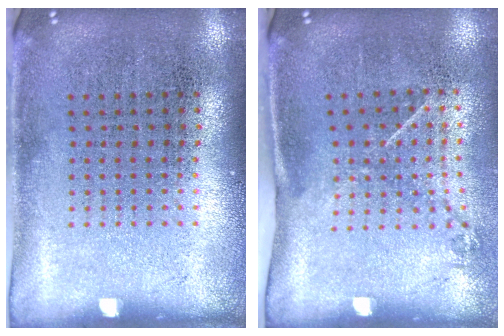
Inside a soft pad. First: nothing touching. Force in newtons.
{"total": 1.4, "press": 0.9, "slide": 1.0}